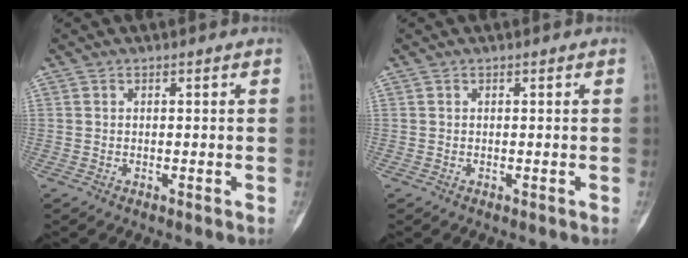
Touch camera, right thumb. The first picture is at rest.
{"total": 0.0}